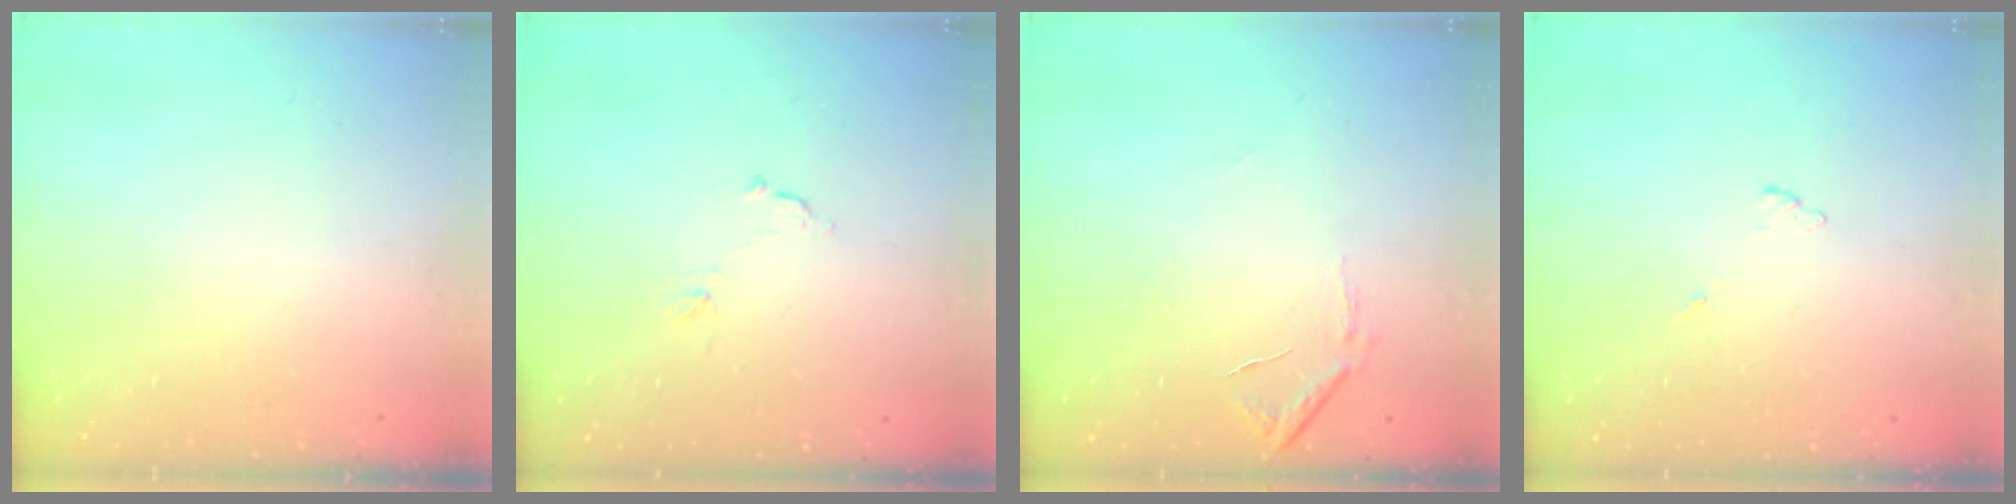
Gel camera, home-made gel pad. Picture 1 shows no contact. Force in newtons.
{"total": 6.1, "press": 6.1, "slide": 0.3}
{"total": 7.6, "press": 7.5, "slide": 0.3}
{"total": 5.6, "press": 5.6, "slide": 0.3}